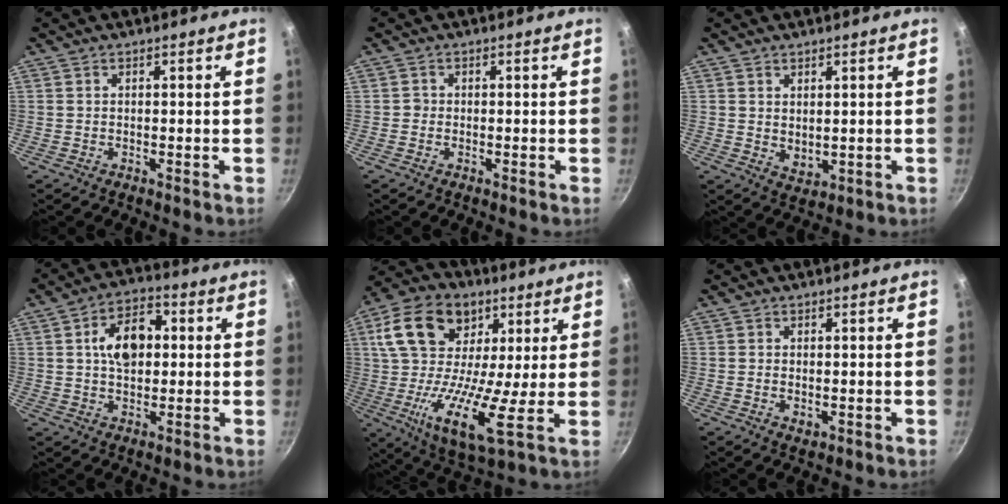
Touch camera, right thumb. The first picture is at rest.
{"total": 0.7, "force": [-0.3, 0.7, 0.1], "torque": [0.002, 0.002, -0.008]}
{"total": 3.4, "force": [1.2, 2.3, 2.2], "torque": [-0.029, -0.018, 0.027]}
{"total": 10.1, "force": [1.5, 6.7, 7.4], "torque": [-0.089, 0.013, 0.016]}
{"total": 21.4, "force": [5.5, 12.5, 16.5], "torque": [-0.281, -0.016, 0.071]}
{"total": 1.9, "force": [-0.1, 1.3, 1.4], "torque": [-0.021, -0.004, -0.001]}